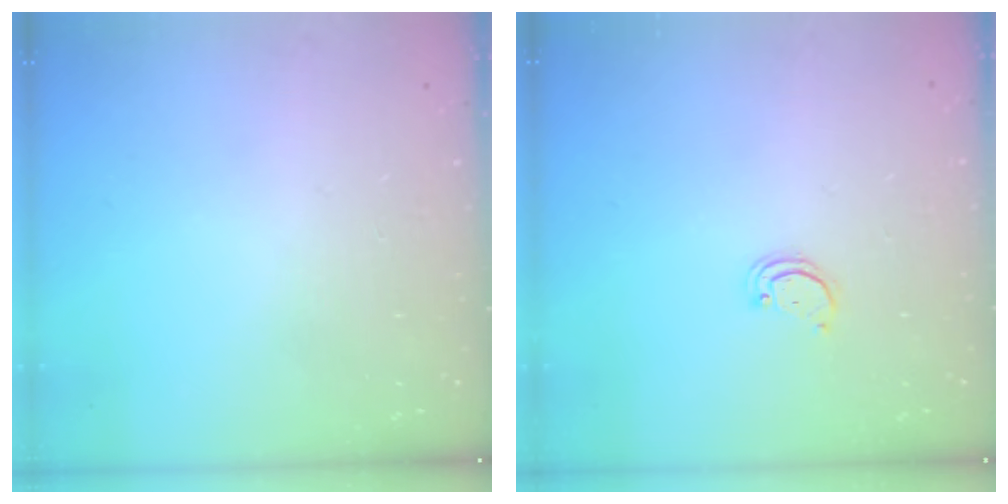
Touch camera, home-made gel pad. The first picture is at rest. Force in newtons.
{"total": 1.8, "press": 1.8, "slide": 0.2}